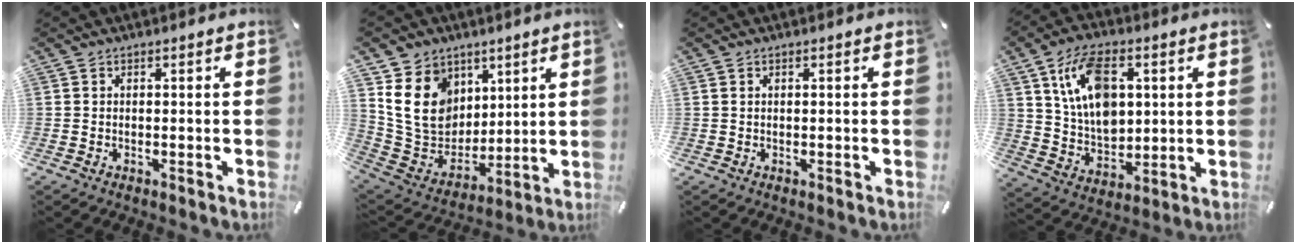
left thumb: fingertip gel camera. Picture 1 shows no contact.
{"total": 15.9, "force": [5.1, 13.6, 6.6], "torque": [-0.129, -0.021, 0.106]}
{"total": 0.0}
{"total": 13.8, "force": [4.5, 9.7, 8.7], "torque": [-0.163, 0.000, 0.084]}